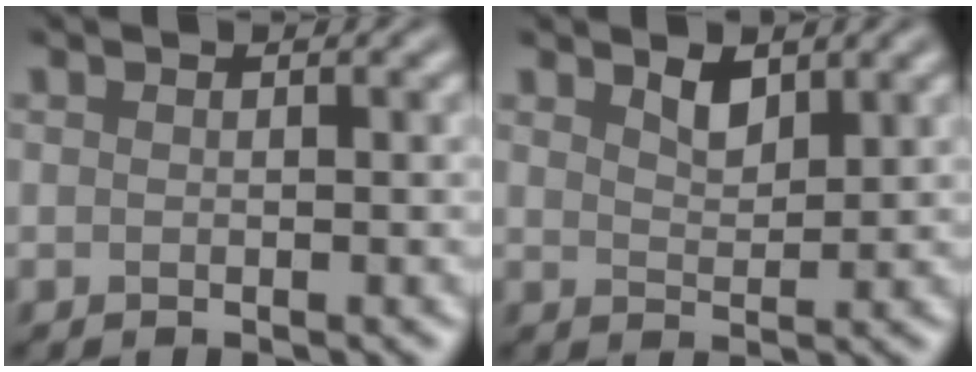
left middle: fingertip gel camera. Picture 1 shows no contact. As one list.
[{"total": 1.6, "force": [1.5, 0.4, 0.5], "torque": [-0.014, 0.004, 0.032]}]